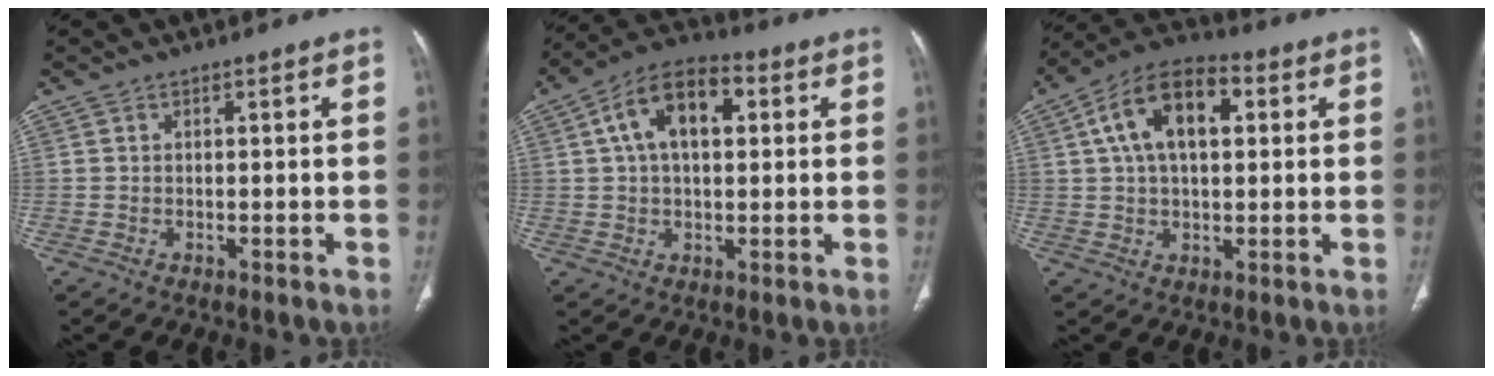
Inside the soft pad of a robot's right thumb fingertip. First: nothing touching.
{"total": 12.6, "force": [3.3, 7.2, 9.8], "torque": [-0.159, 0.024, 0.048]}
{"total": 14.2, "force": [3.8, 7.9, 11.1], "torque": [-0.186, 0.022, 0.058]}